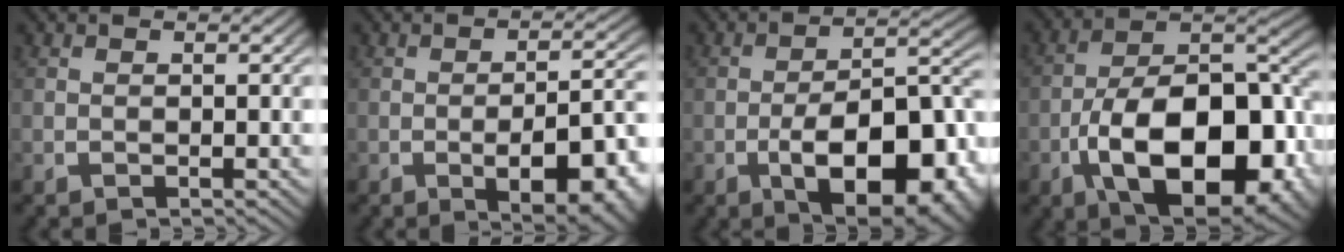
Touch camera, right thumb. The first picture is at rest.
{"total": 9.2, "force": [-2.5, 4.8, 7.5], "torque": [-0.118, -0.023, -0.024]}
{"total": 14.4, "force": [-3.8, 8.1, 11.3], "torque": [-0.190, -0.055, -0.029]}
{"total": 17.8, "force": [-3.4, 10.7, 13.8], "torque": [-0.261, -0.062, -0.028]}